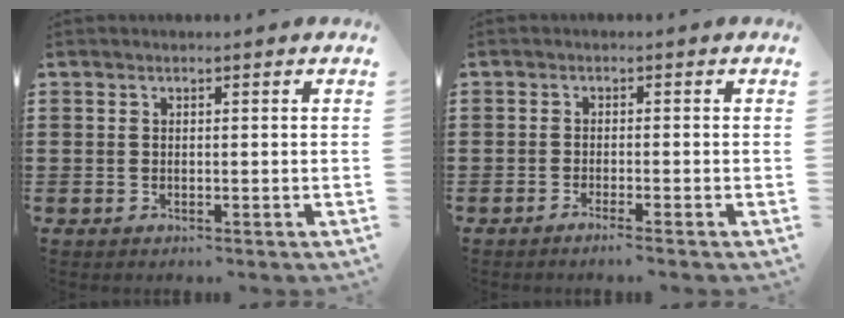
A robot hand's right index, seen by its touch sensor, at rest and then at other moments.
{"total": 1.3, "force": [-1.1, -0.3, 0.6], "torque": [-0.010, -0.002, -0.020]}